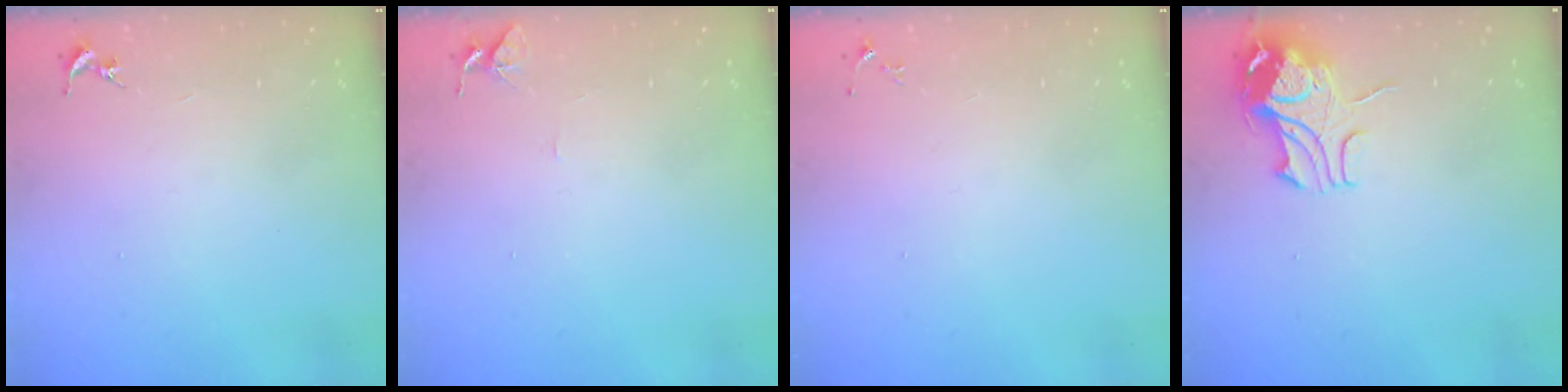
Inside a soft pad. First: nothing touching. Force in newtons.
{"total": 5.2, "press": 5.1, "slide": 0.4}
{"total": 3.3, "press": 3.3, "slide": 0.5}
{"total": 9.6, "press": 9.6, "slide": 1.1}